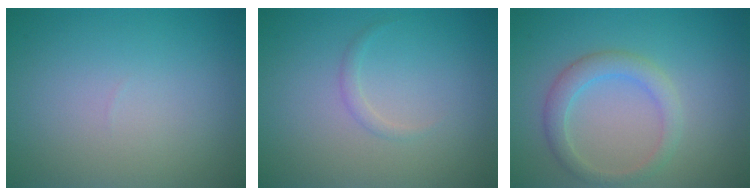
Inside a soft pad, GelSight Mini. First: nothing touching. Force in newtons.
{"total": 0.7, "press": 0.7, "slide": 0.0}
{"total": 2.7, "press": 2.7, "slide": 0.0}